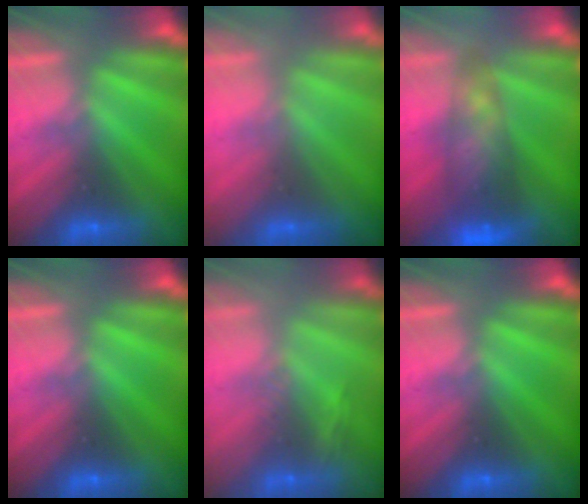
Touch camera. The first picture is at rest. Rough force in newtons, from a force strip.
{"total": 2.7}
{"total": 7.4}
{"total": 0.0}
{"total": 2.8}
{"total": 0.0}